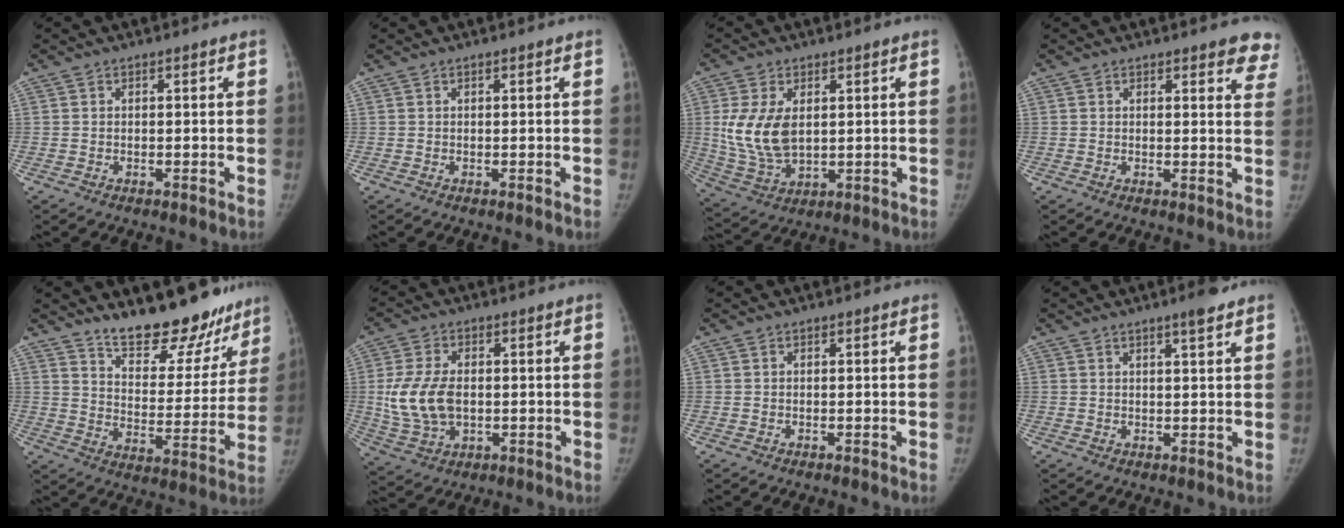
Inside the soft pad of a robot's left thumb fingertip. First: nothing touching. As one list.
[{"total": 0.0}, {"total": 11.3, "force": [1.8, 6.8, 8.9], "torque": [-0.175, -0.013, 0.047]}, {"total": 6.9, "force": [5.5, 2.3, 3.5], "torque": [-0.004, -0.025, 0.045]}, {"total": 18.7, "force": [15.0, 7.2, 8.6], "torque": [-0.067, -0.102, 0.229]}, {"total": 10.9, "force": [0.1, 7.0, 8.4], "torque": [-0.169, -0.003, 0.011]}, {"total": 0.0}, {"total": 3.2, "force": [2.3, 0.2, 2.2], "torque": [-0.032, -0.015, 0.034]}]